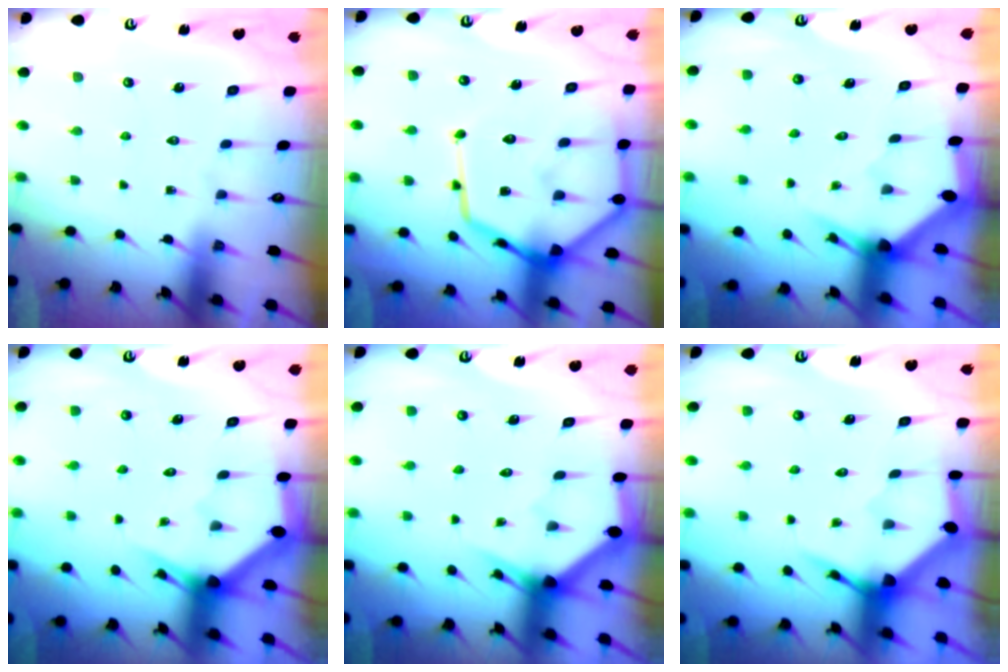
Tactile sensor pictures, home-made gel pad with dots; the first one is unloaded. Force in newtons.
{"total": 18.6, "press": 18.4, "slide": 2.0}
{"total": 2.9, "press": 2.9, "slide": 0.1}
{"total": 2.9, "press": 2.9, "slide": 0.0}
{"total": 3.0, "press": 3.0, "slide": 0.1}
{"total": 3.9, "press": 3.9, "slide": 0.5}